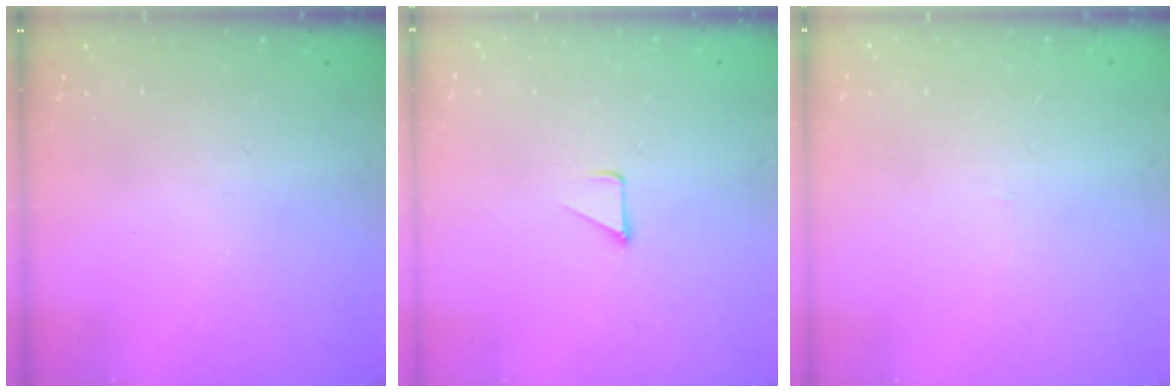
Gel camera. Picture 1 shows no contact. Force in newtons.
{"total": 1.5, "press": 1.5, "slide": 0.1}
{"total": 1.5, "press": 1.5, "slide": 0.1}